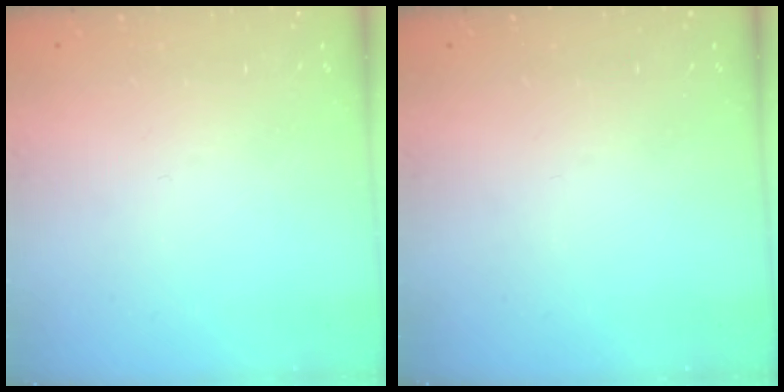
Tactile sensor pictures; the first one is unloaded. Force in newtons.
{"total": 0.0}